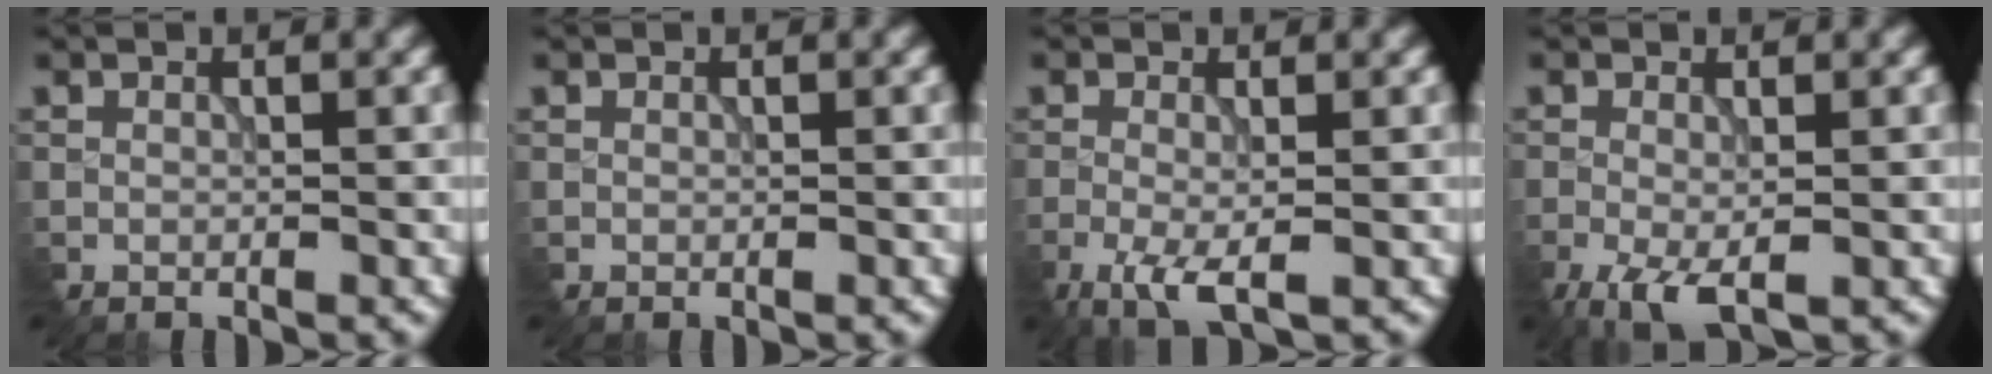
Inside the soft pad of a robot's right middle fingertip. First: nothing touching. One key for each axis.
{"total": 0.0}
{"total": 3.7, "fx": -1.9, "fy": 1.1, "fz": 3.0, "tx": -0.073, "ty": -0.009, "tz": -0.034}
{"total": 3.7, "fx": -1.9, "fy": 1.3, "fz": 2.9, "tx": -0.070, "ty": -0.012, "tz": -0.031}